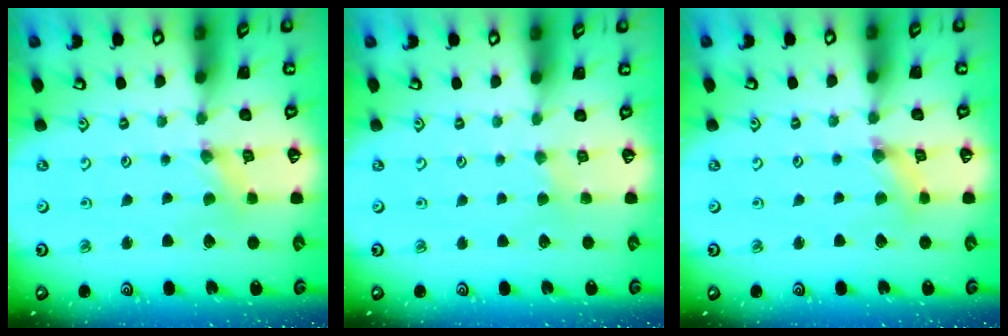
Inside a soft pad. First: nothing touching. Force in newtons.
{"total": 1.7, "press": 1.6, "slide": 0.4}
{"total": 2.7, "press": 2.7, "slide": 0.4}